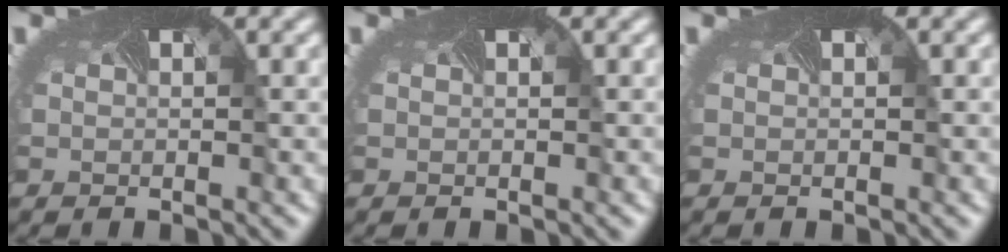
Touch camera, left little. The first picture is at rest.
{"total": 0.0}
{"total": 0.0}